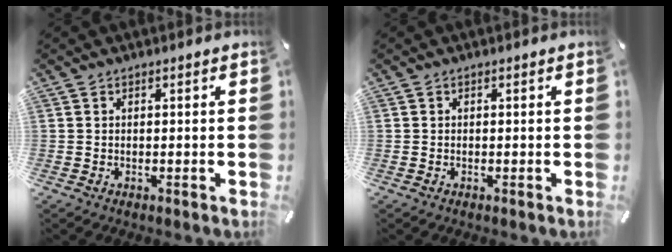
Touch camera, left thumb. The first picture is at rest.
{"total": 0.0}